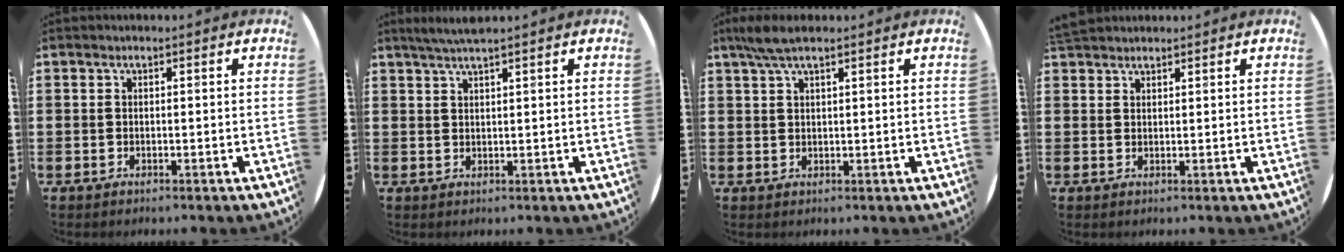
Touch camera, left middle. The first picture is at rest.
{"total": 2.5, "force": [2.1, -0.2, 1.3], "torque": [-0.028, 0.002, 0.038]}
{"total": 3.5, "force": [2.4, 0.6, 2.4], "torque": [-0.052, 0.005, 0.043]}
{"total": 1.9, "force": [1.8, 0.5, 0.1], "torque": [-0.005, 0.005, 0.037]}